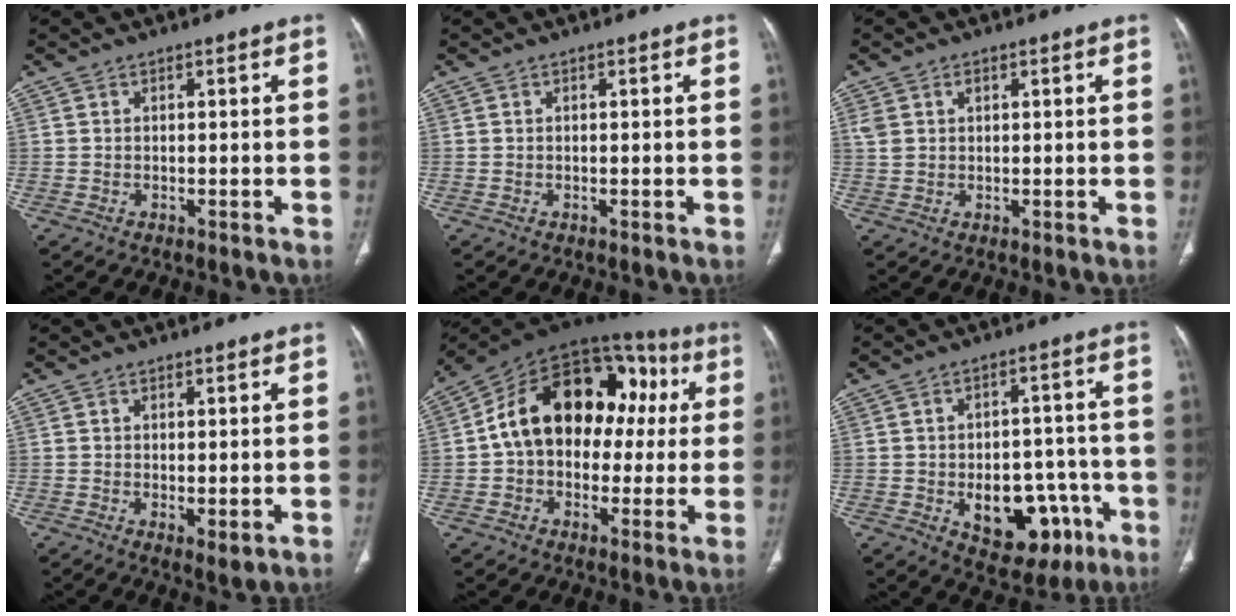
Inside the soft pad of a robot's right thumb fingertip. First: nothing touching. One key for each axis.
{"total": 0.0}
{"total": 2.9, "fx": 1.2, "fy": 2.0, "fz": 1.8, "tx": -0.035, "ty": 0.004, "tz": 0.032}
{"total": 2.8, "fx": -0.5, "fy": 1.0, "fz": 2.6, "tx": -0.043, "ty": -0.012, "tz": -0.003}
{"total": 23.6, "fx": 2.9, "fy": 16.1, "fz": 17.1, "tx": -0.234, "ty": 0.059, "tz": 0.040}
{"total": 14.8, "fx": -5.0, "fy": 9.5, "fz": 10.2, "tx": -0.100, "ty": 0.036, "tz": -0.053}